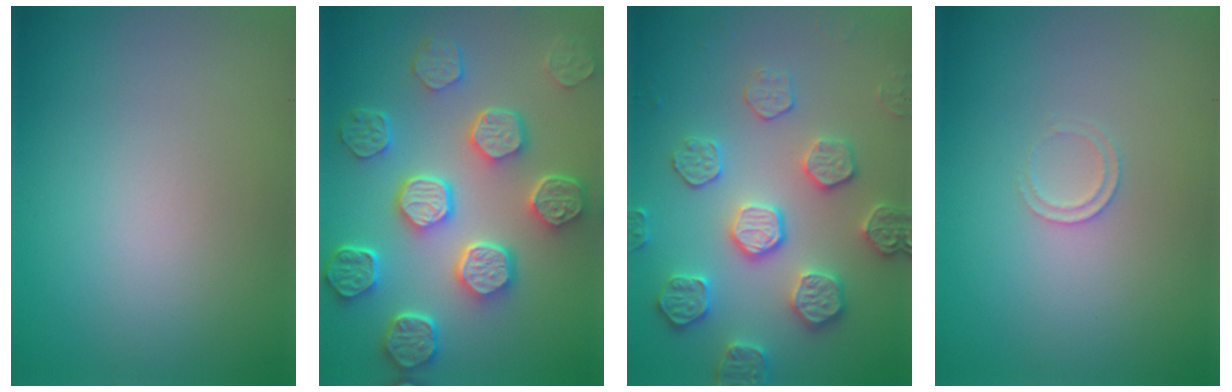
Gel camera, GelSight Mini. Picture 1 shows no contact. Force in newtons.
{"total": 7.9, "press": 6.1, "slide": 5.0}
{"total": 4.6, "press": 4.5, "slide": 0.8}
{"total": 0.9, "press": 0.9, "slide": 0.1}